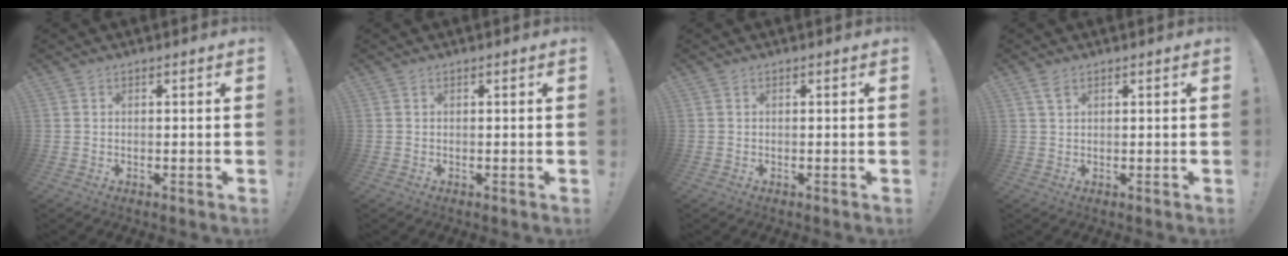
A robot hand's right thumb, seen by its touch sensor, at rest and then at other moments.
{"total": 0.0}
{"total": 0.0}
{"total": 2.2, "force": [1.4, 0.9, 1.4], "torque": [-0.022, -0.002, 0.024]}